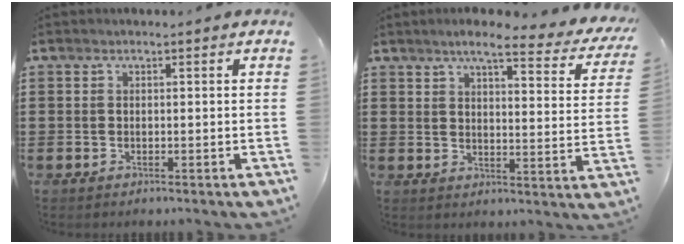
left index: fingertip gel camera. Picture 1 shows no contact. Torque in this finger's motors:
{"motor_torque": [1.28, -0.86, 0.17, 0.09]}